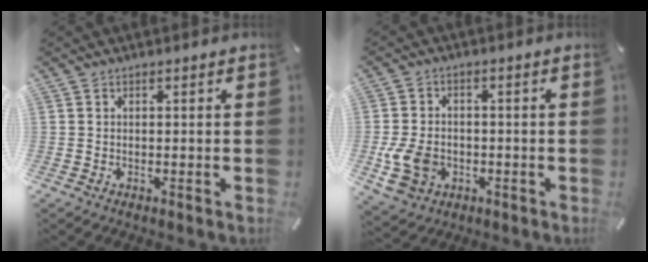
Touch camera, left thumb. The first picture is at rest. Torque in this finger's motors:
{"motor_torque": [1.67, 2.44, 0.29, 0.25, 0.40]}